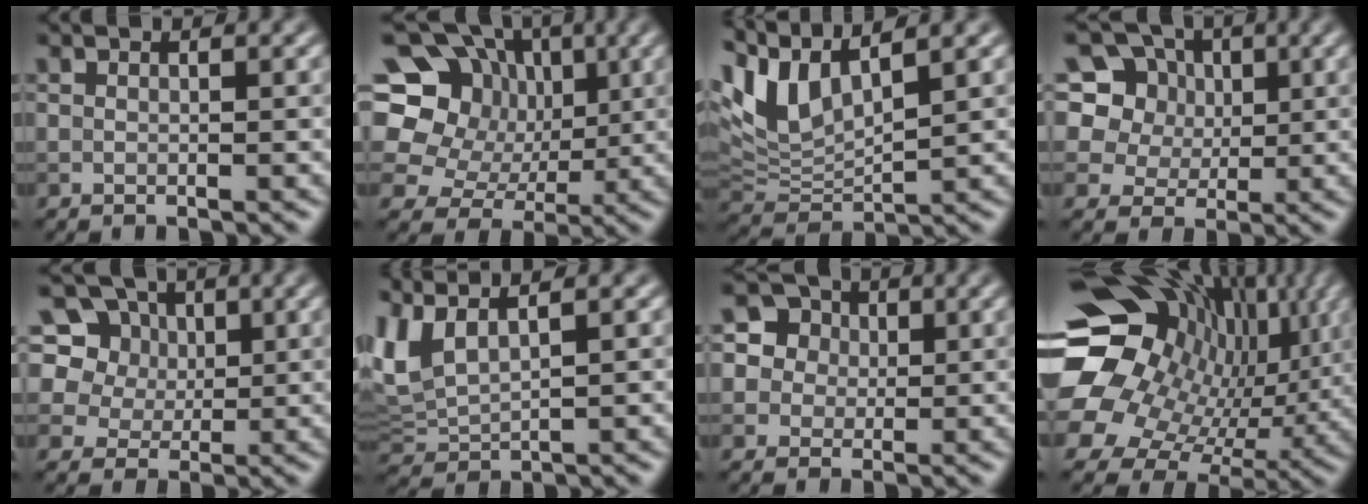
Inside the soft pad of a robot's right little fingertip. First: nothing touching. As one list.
[{"total": 13.5, "force": [3.9, 11.3, 6.3], "torque": [-0.142, 0.042, 0.043]}, {"total": 6.5, "force": [4.3, 2.4, 4.2], "torque": [-0.104, 0.011, 0.084]}, {"total": 10.9, "force": [5.7, 8.0, 4.8], "torque": [-0.109, 0.030, 0.083]}, {"total": 11.2, "force": [6.3, 7.8, 5.1], "torque": [-0.107, 0.028, 0.092]}, {"total": 4.3, "force": [2.3, 1.7, 3.2], "torque": [-0.092, 0.009, 0.051]}, {"total": 5.6, "force": [2.3, 4.9, 1.7], "torque": [-0.027, 0.022, 0.028]}, {"total": 18.0, "force": [4.0, 14.1, 10.5], "torque": [-0.199, -0.001, 0.091]}]